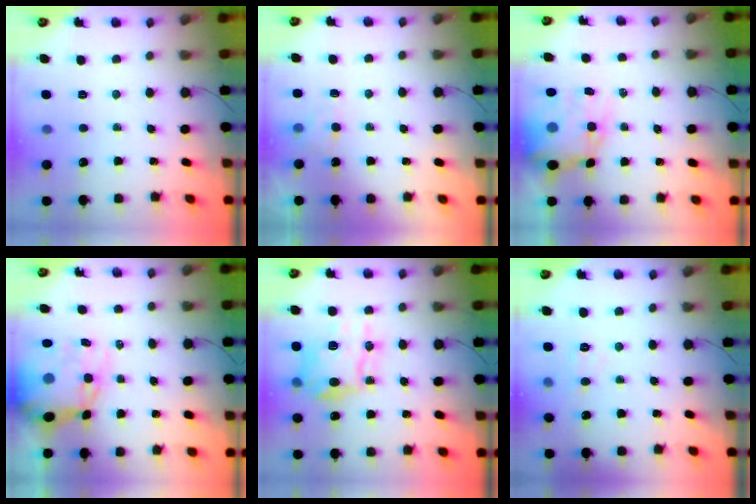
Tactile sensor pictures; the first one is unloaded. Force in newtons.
{"total": 4.0, "press": 3.7, "slide": 1.4}
{"total": 13.0, "press": 12.5, "slide": 3.6}
{"total": 13.7, "press": 13.3, "slide": 3.4}
{"total": 17.5, "press": 17.5, "slide": 0.7}
{"total": 5.4, "press": 5.2, "slide": 1.3}